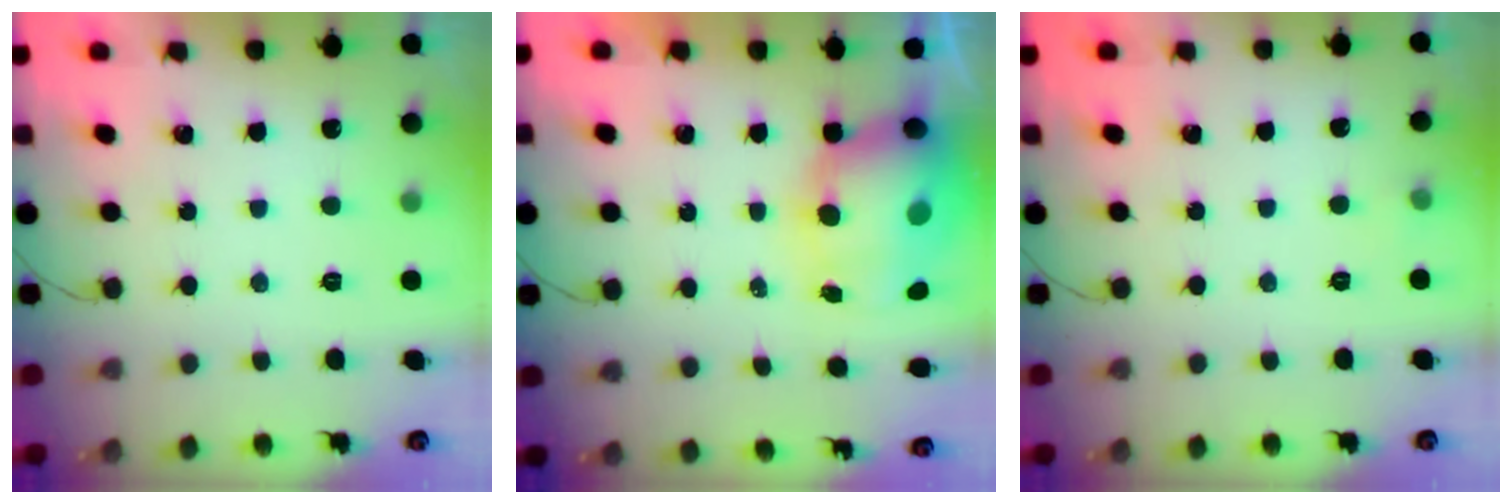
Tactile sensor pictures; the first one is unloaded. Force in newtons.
{"total": 12.4, "press": 12.0, "slide": 3.2}
{"total": 7.5, "press": 2.8, "slide": 6.9}